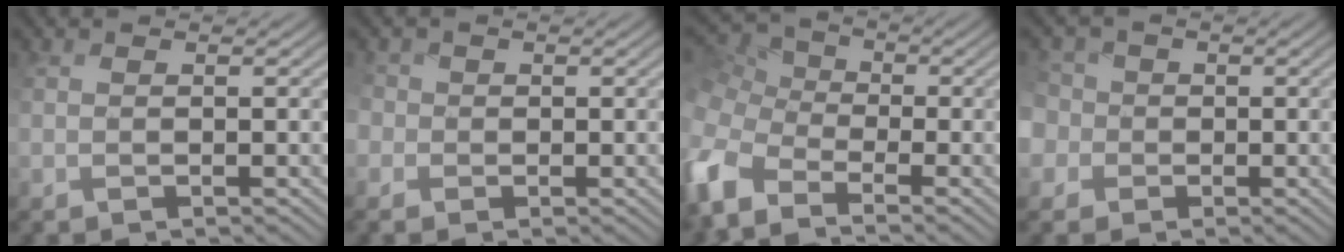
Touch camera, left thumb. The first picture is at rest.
{"total": 2.7, "force": [-0.9, 2.4, 0.8], "torque": [-0.027, 0.002, -0.024]}
{"total": 7.9, "force": [-3.4, 5.2, 4.8], "torque": [-0.146, -0.004, -0.061]}
{"total": 5.8, "force": [-0.1, 5.5, 1.8], "torque": [-0.076, 0.007, -0.030]}